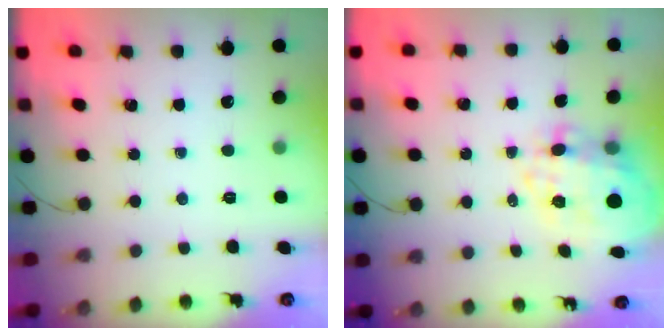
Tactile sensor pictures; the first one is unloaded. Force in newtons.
{"total": 11.5, "press": 11.0, "slide": 3.2}